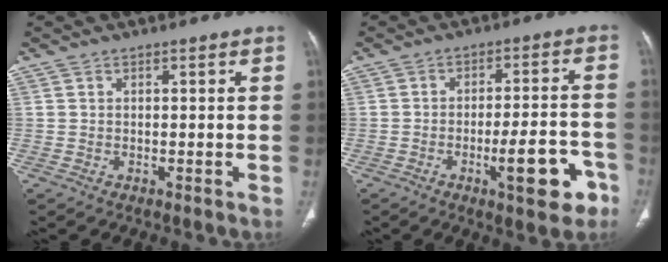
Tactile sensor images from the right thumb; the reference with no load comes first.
{"total": 10.8, "force": [-5.0, 3.1, 9.0], "torque": [-0.118, 0.031, -0.066]}